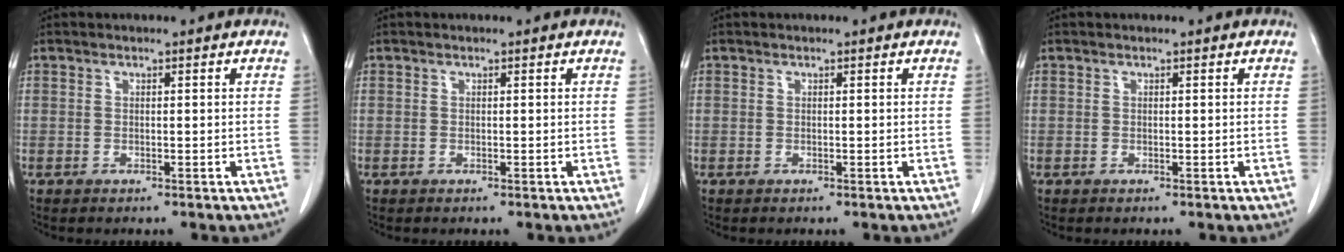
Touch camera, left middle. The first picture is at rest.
{"total": 0.0}
{"total": 0.0}
{"total": 0.0}